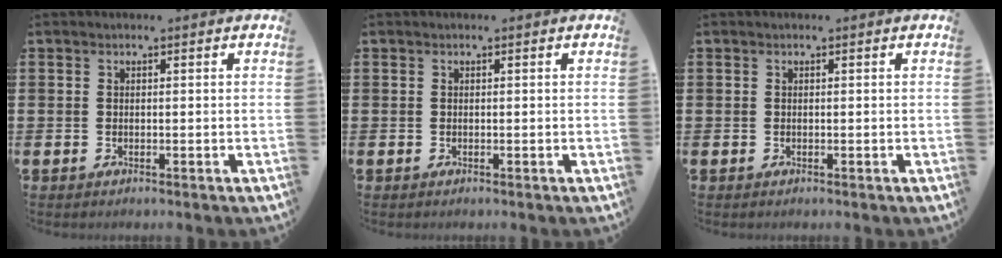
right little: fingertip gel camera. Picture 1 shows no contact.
{"total": 0.0}
{"total": 0.0}